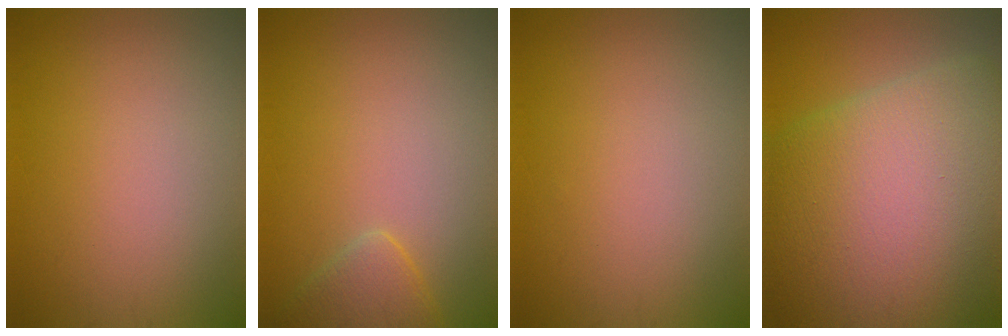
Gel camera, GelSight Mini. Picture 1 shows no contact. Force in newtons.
{"total": 2.3, "press": 2.3, "slide": 0.2}
{"total": 0.0}
{"total": 17.0, "press": 17.0, "slide": 0.3}